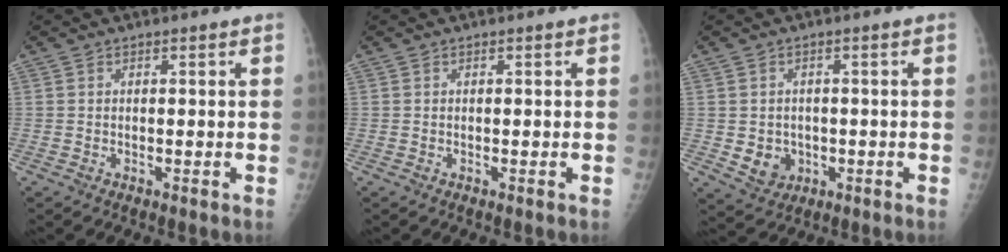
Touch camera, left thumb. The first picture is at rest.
{"total": 0.0}
{"total": 4.6, "force": [-0.7, 4.1, 2.1], "torque": [-0.014, 0.001, 0.002]}